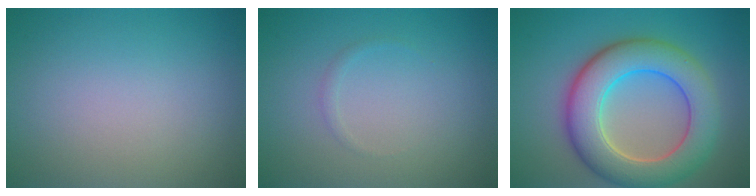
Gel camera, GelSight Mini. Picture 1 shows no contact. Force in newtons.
{"total": 0.6, "press": 0.6, "slide": 0.1}
{"total": 8.9, "press": 8.9, "slide": 0.6}